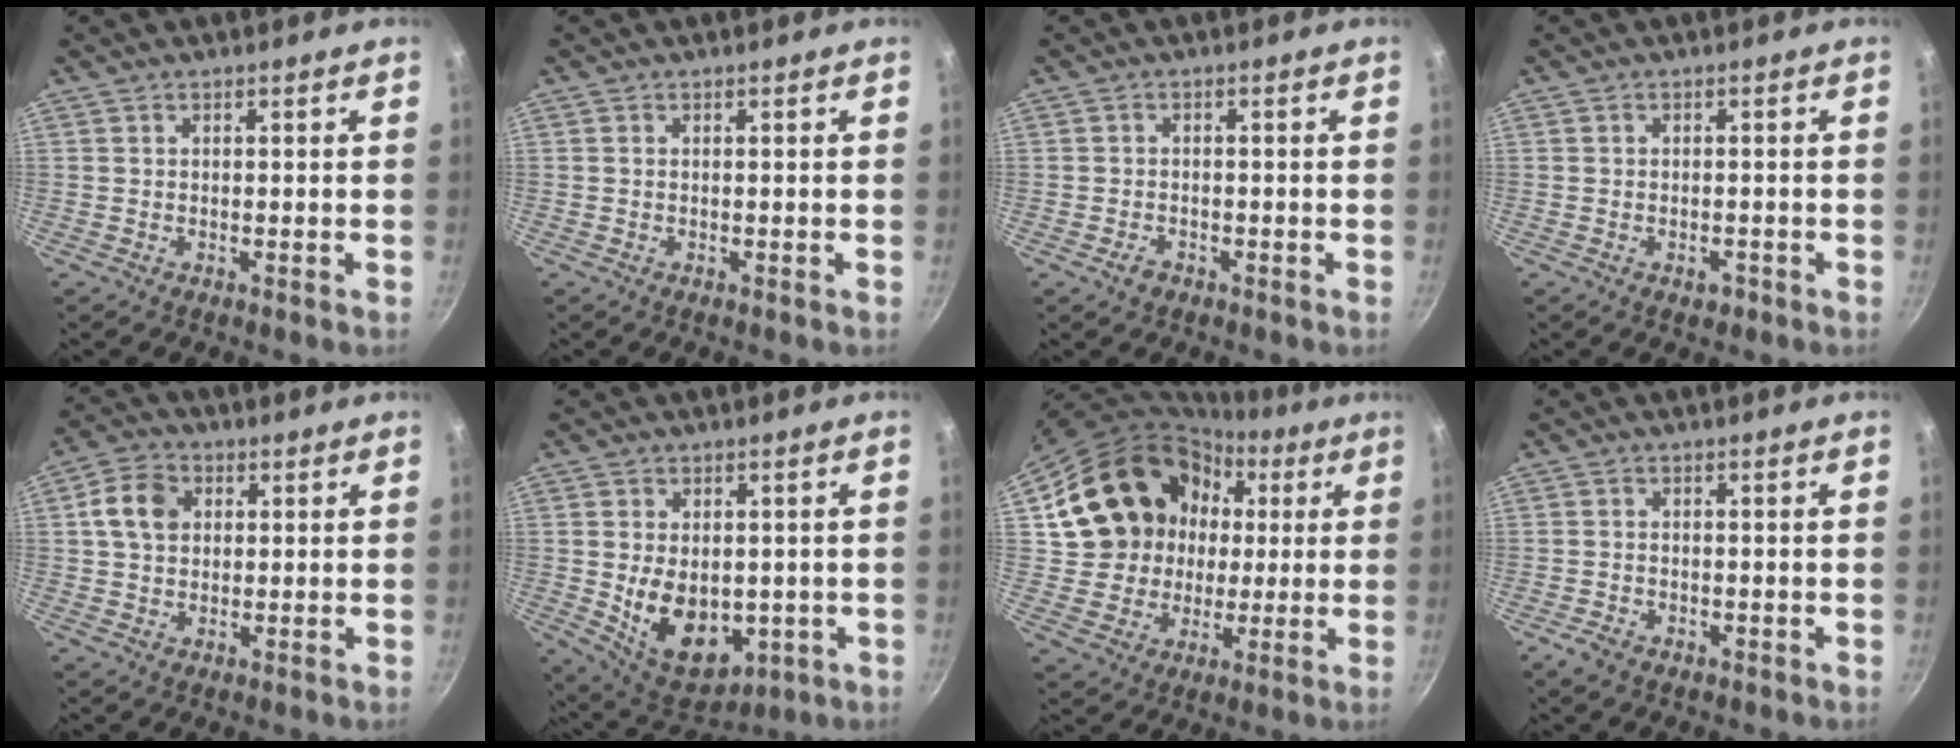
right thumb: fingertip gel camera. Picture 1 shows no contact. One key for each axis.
{"total": 0.0}
{"total": 1.8, "fx": -1.0, "fy": 1.3, "fz": 0.8, "tx": -0.010, "ty": 0.006, "tz": -0.016}
{"total": 1.9, "fx": -1.0, "fy": 1.2, "fz": 1.0, "tx": -0.009, "ty": 0.009, "tz": -0.012}
{"total": 7.8, "fx": 1.6, "fy": 6.1, "fz": 4.6, "tx": -0.070, "ty": 0.011, "tz": 0.020}
{"total": 14.2, "fx": -1.5, "fy": 9.5, "fz": 10.4, "tx": -0.134, "ty": -0.017, "tz": 0.002}
{"total": 19.6, "fx": 4.0, "fy": 17.2, "fz": 8.6, "tx": -0.139, "ty": 0.034, "tz": 0.084}
{"total": 3.4, "fx": -1.8, "fy": 2.2, "fz": 1.9, "tx": -0.034, "ty": 0.009, "tz": -0.029}